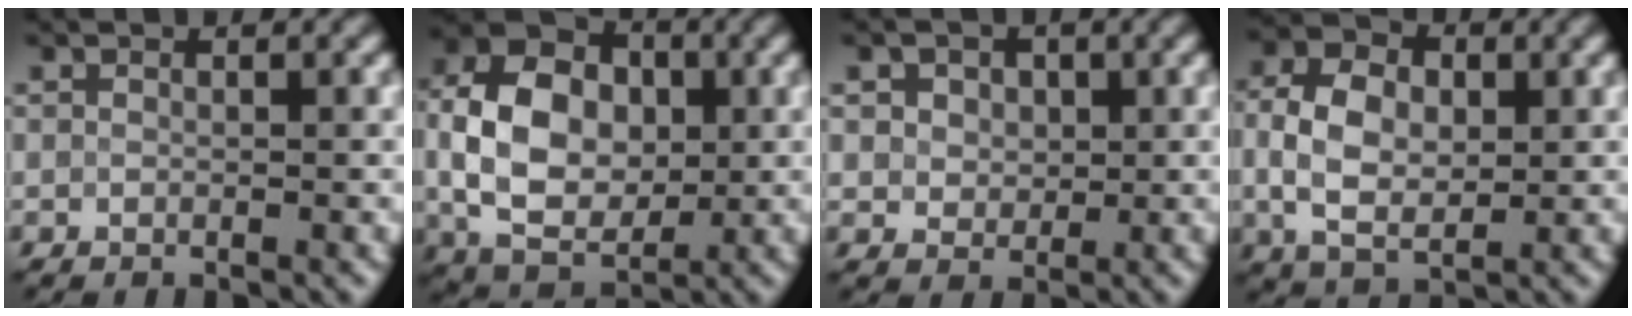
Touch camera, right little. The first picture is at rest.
{"total": 10.1, "force": [0.7, 7.2, 7.0], "torque": [-0.146, 0.009, 0.007]}
{"total": 2.9, "force": [1.0, 2.3, 1.4], "torque": [-0.016, 0.011, 0.005]}
{"total": 6.2, "force": [0.5, 4.2, 4.4], "torque": [-0.084, 0.004, 0.002]}